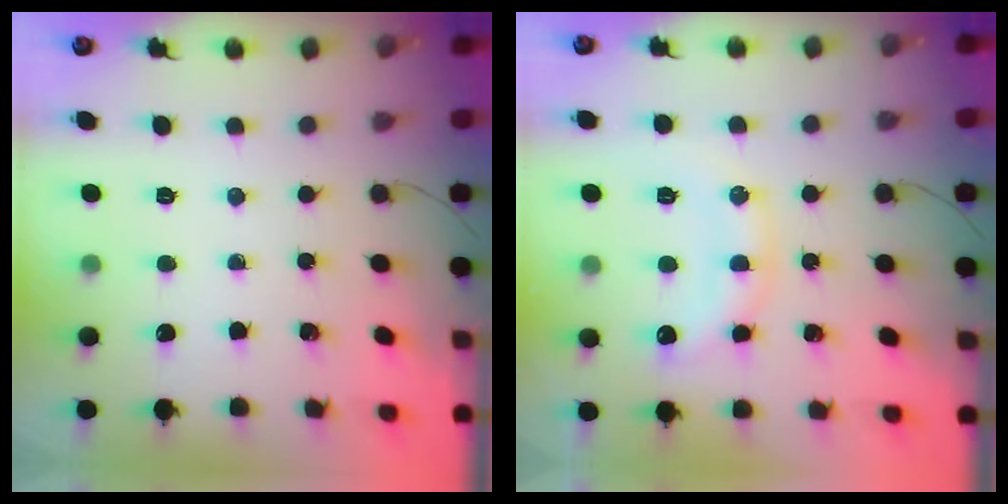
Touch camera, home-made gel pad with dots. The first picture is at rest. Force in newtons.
{"total": 13.5, "press": 13.4, "slide": 0.6}